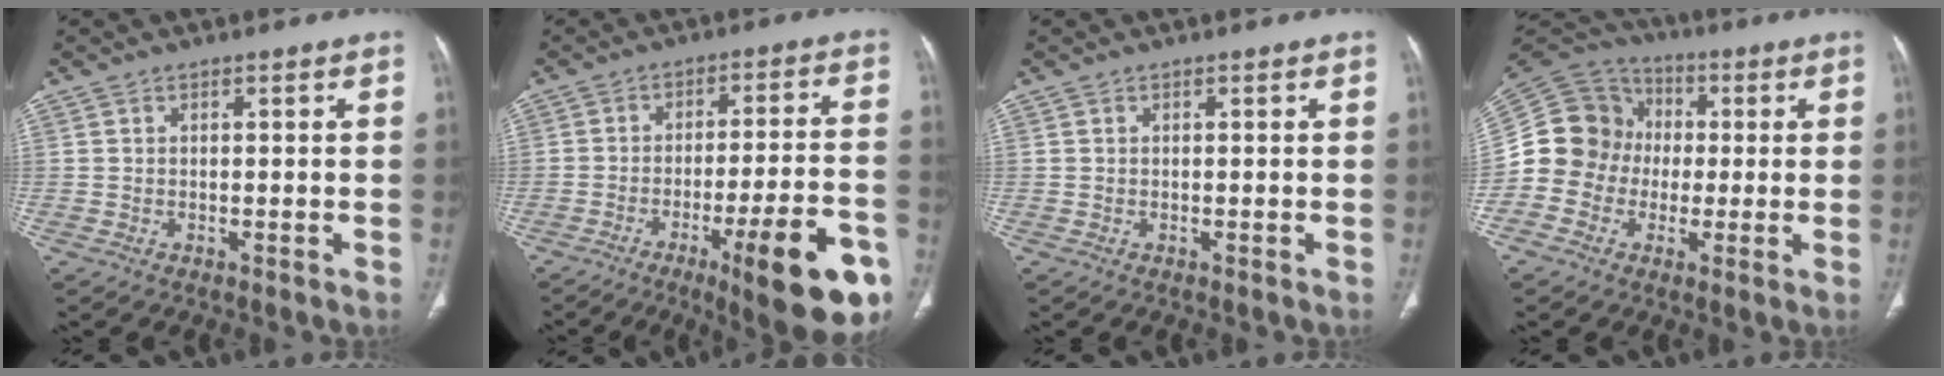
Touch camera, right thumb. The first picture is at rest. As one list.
[{"total": 19.0, "force": [-9.4, 3.8, 16.1], "torque": [-0.176, 0.044, -0.128]}, {"total": 0.0}, {"total": 13.7, "force": [-1.6, 12.8, 4.6], "torque": [-0.080, 0.046, -0.033]}]